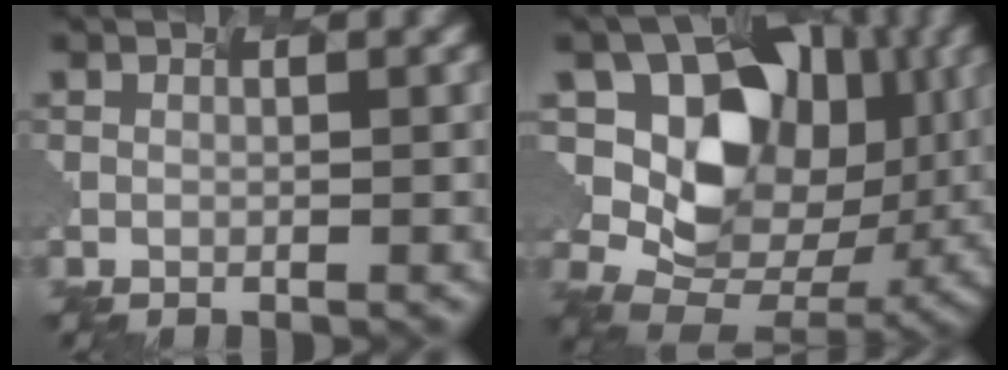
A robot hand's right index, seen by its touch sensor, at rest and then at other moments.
{"total": 10.7, "force": [2.1, 8.5, 6.2], "torque": [-0.108, -0.013, 0.047]}